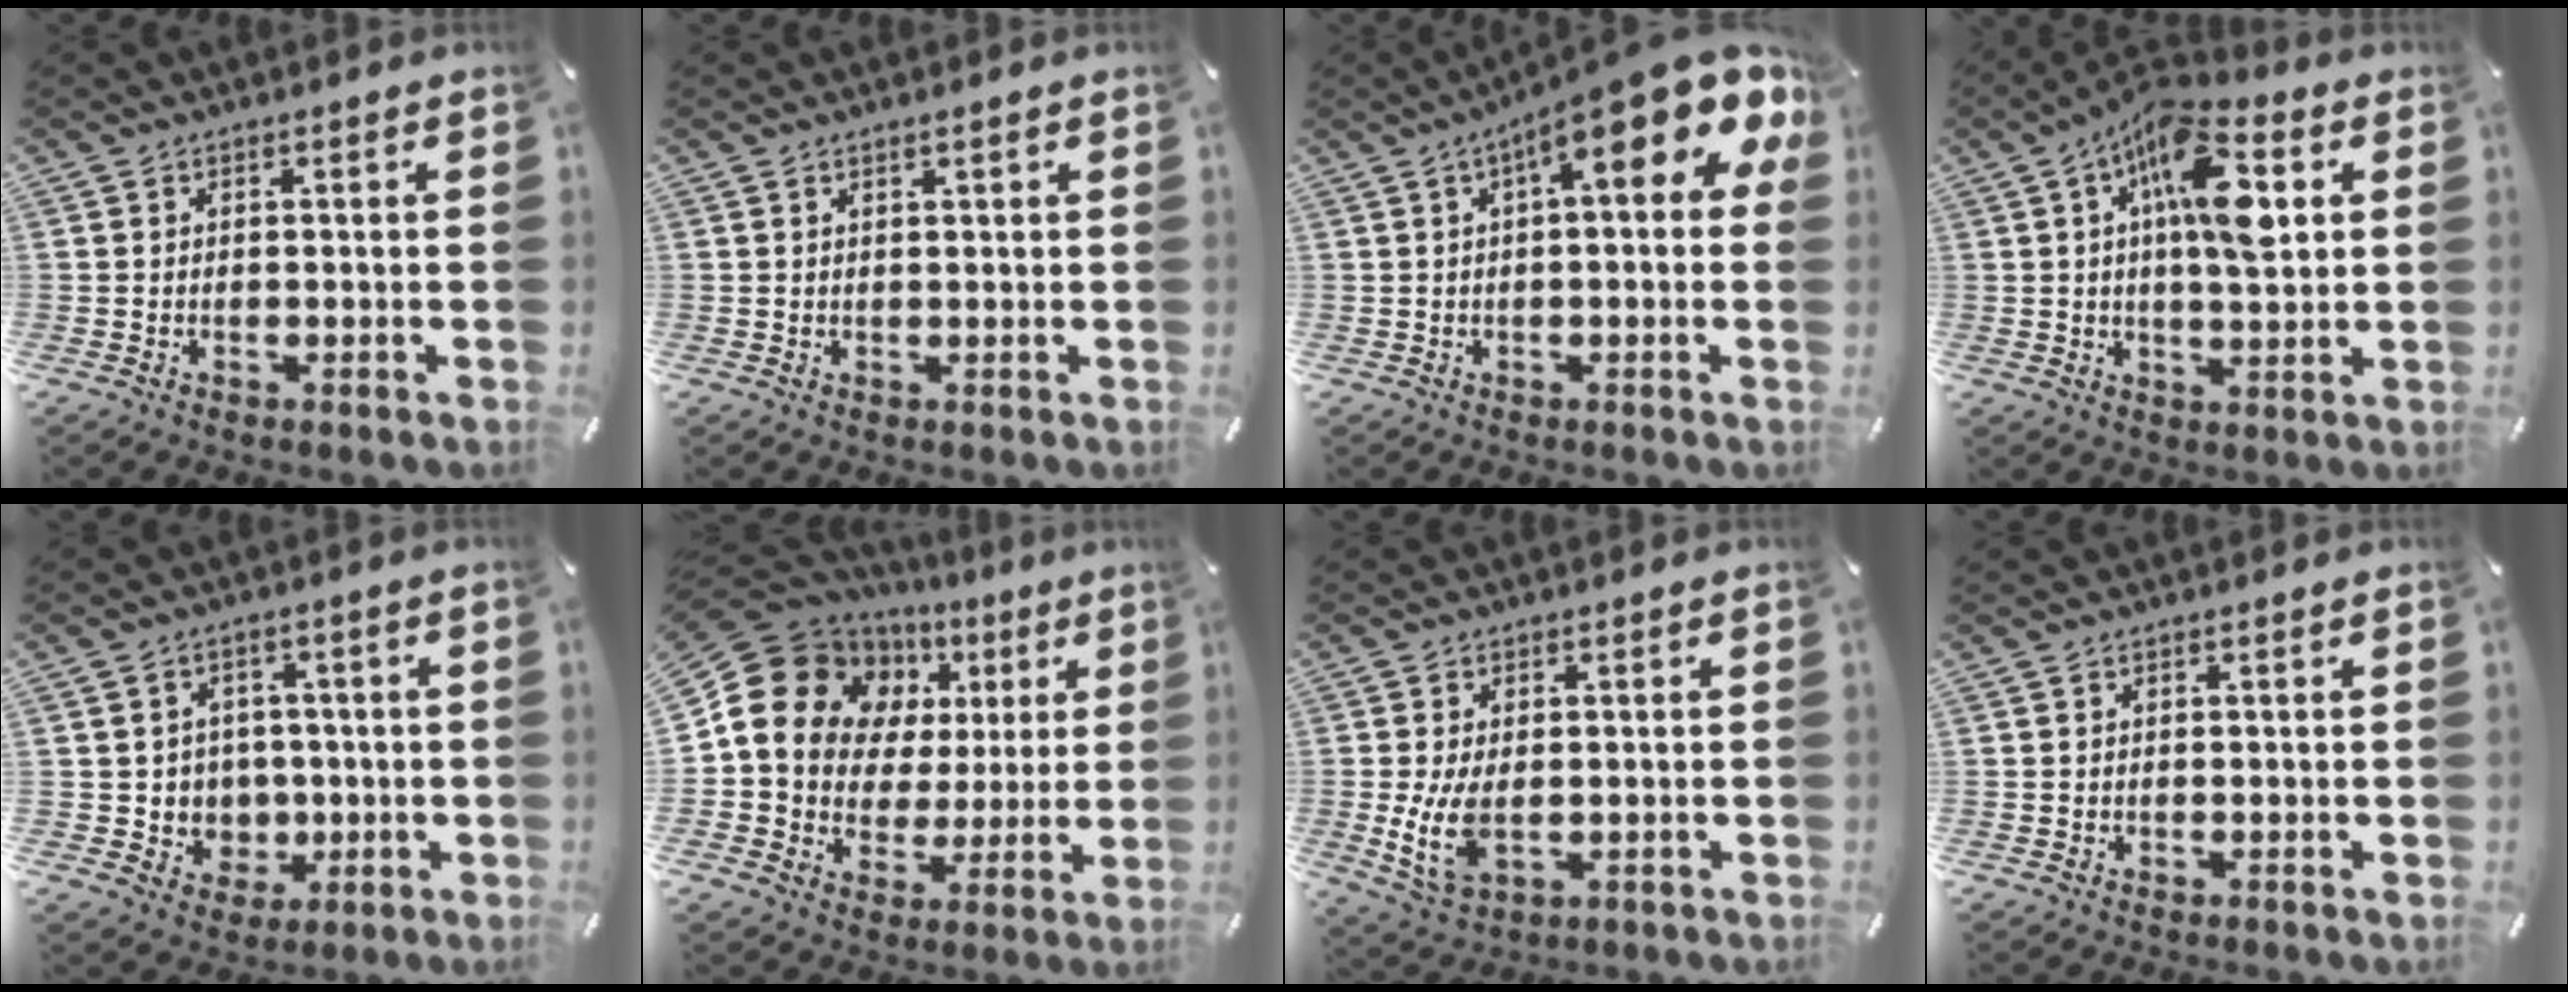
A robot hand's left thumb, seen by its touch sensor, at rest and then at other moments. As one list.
[{"total": 1.0, "force": [0.5, 0.1, 0.8], "torque": [-0.015, 0.000, 0.008]}, {"total": 15.0, "force": [6.7, 3.7, 12.9], "torque": [-0.185, -0.047, 0.101]}, {"total": 14.3, "force": [4.4, 5.7, 12.4], "torque": [-0.206, -0.012, 0.073]}, {"total": 6.8, "force": [0.5, 6.7, 0.8], "torque": [-0.012, -0.005, 0.017]}, {"total": 16.2, "force": [4.9, 14.0, 6.6], "torque": [-0.136, -0.030, 0.093]}, {"total": 7.5, "force": [-0.6, 4.4, 6.0], "torque": [-0.141, -0.012, -0.014]}, {"total": 0.0}]